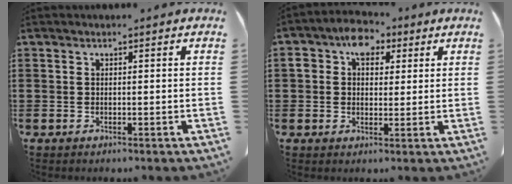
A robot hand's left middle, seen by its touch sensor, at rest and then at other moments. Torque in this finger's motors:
{"motor_torque": [1.63, 0.49, 0.21, 0.08]}